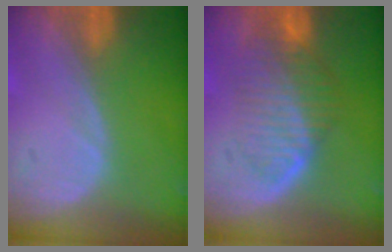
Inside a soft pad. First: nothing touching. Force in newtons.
{"total": 7.4, "press": 6.8, "slide": 3.0}